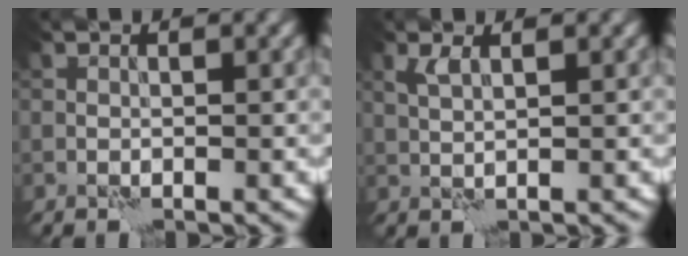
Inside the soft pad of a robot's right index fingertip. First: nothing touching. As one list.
[{"total": 1.6, "force": [0.9, 0.3, 1.3], "torque": [-0.034, 0.003, 0.018]}]